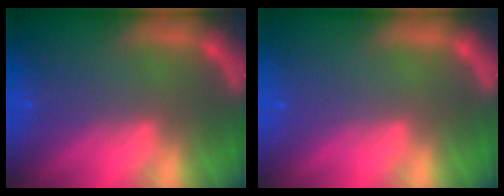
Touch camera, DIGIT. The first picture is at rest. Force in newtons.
{"total": 0.0}